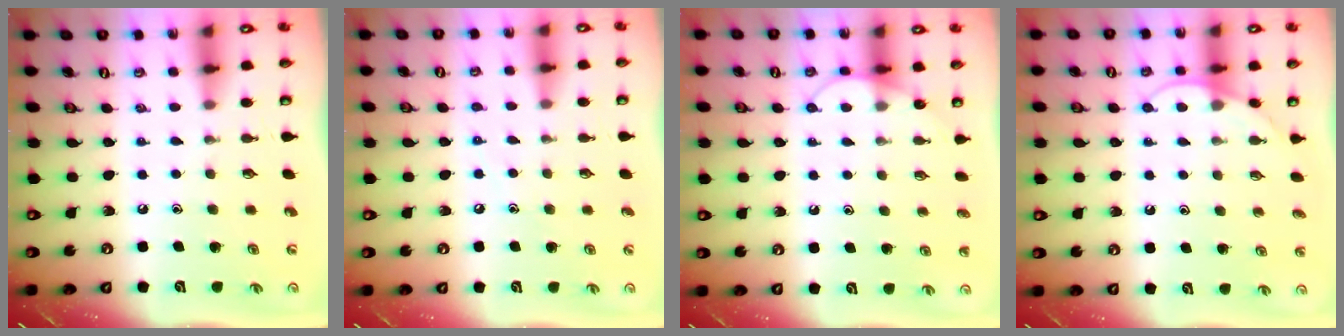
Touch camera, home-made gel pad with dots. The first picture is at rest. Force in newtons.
{"total": 5.4, "press": 5.3, "slide": 0.8}
{"total": 5.5, "press": 5.5, "slide": 0.3}
{"total": 6.2, "press": 6.2, "slide": 0.5}